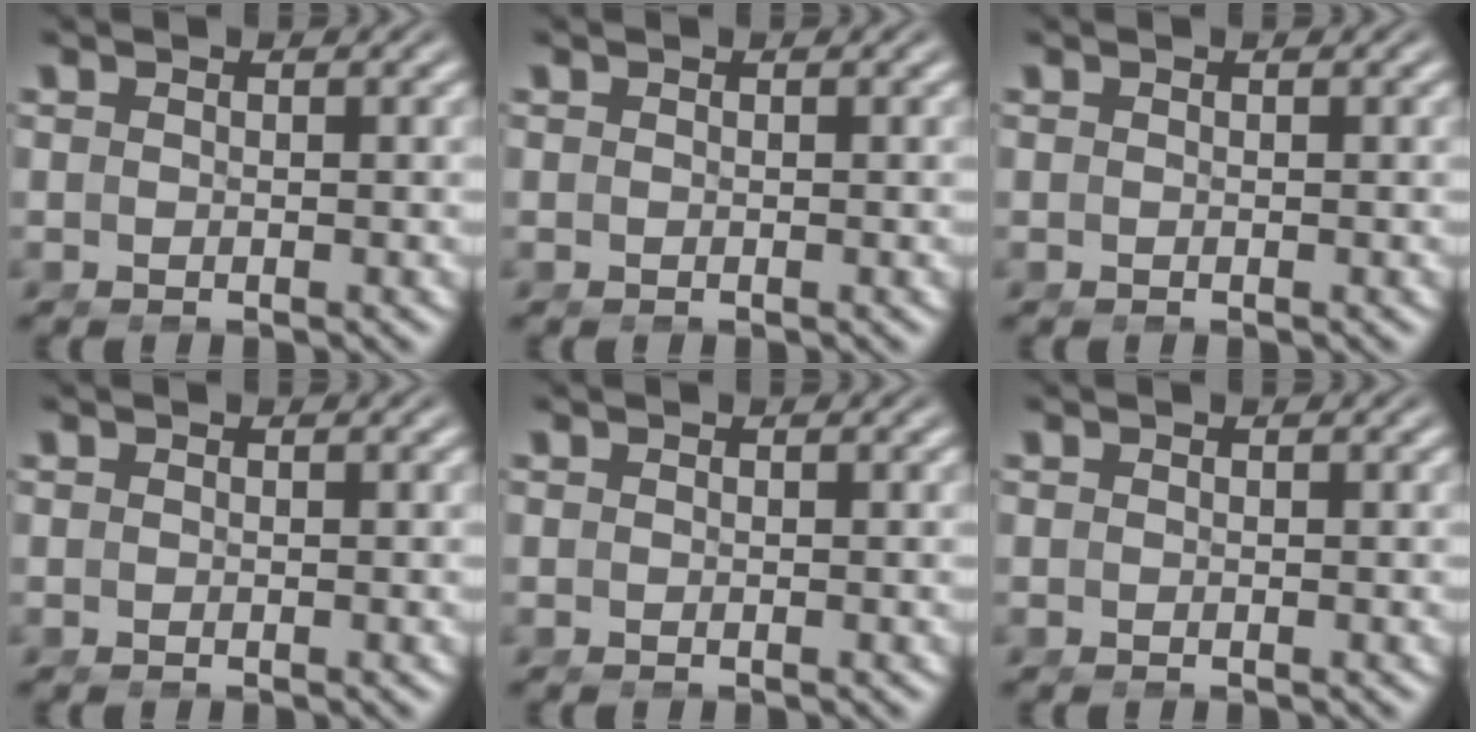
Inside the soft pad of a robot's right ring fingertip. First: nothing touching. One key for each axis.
{"total": 0.0}
{"total": 0.0}
{"total": 0.0}
{"total": 0.0}
{"total": 0.0}